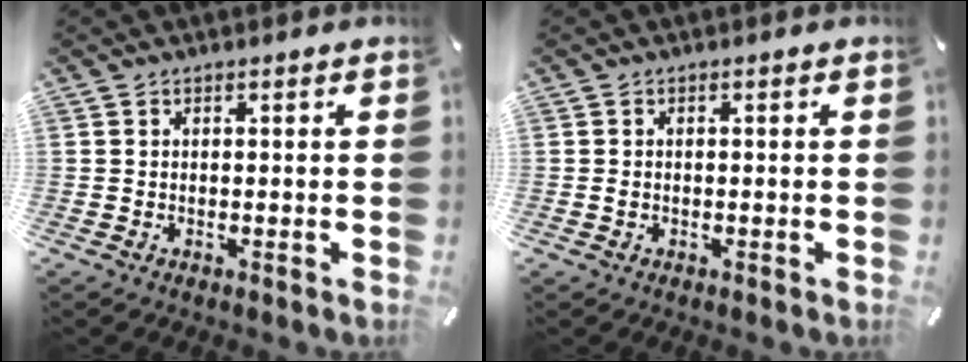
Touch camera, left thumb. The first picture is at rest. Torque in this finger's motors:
{"motor_torque": [-0.60, -0.14, 0.14, 0.38, -0.01]}